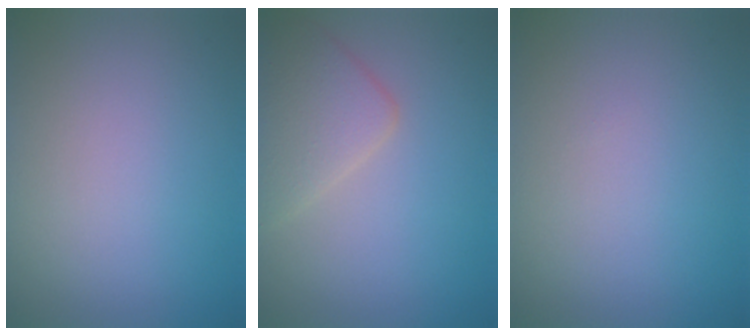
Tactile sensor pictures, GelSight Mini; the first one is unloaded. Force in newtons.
{"total": 3.5, "press": 3.5, "slide": 0.2}
{"total": 0.0}